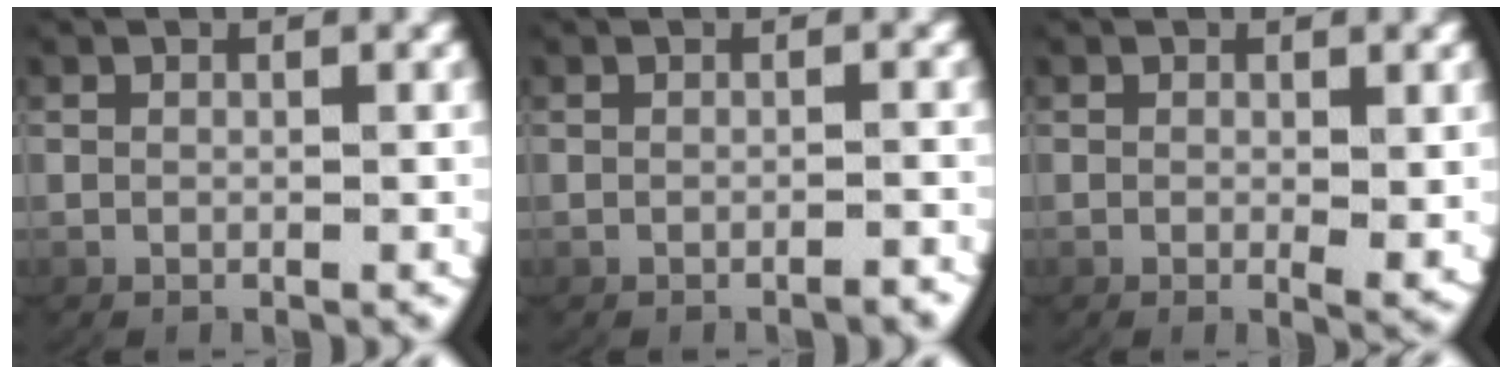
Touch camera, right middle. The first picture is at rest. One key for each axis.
{"total": 0.9, "fx": -0.8, "fy": -0.2, "fz": 0.1, "tx": -0.003, "ty": 0.005, "tz": -0.014}
{"total": 1.2, "fx": -0.1, "fy": 0.4, "fz": 1.2, "tx": -0.019, "ty": -0.009, "tz": 0.001}